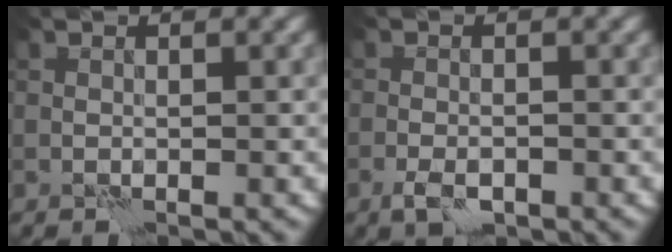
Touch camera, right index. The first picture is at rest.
{"total": 2.3, "force": [-1.3, 1.0, 1.6], "torque": [-0.032, -0.002, -0.028]}